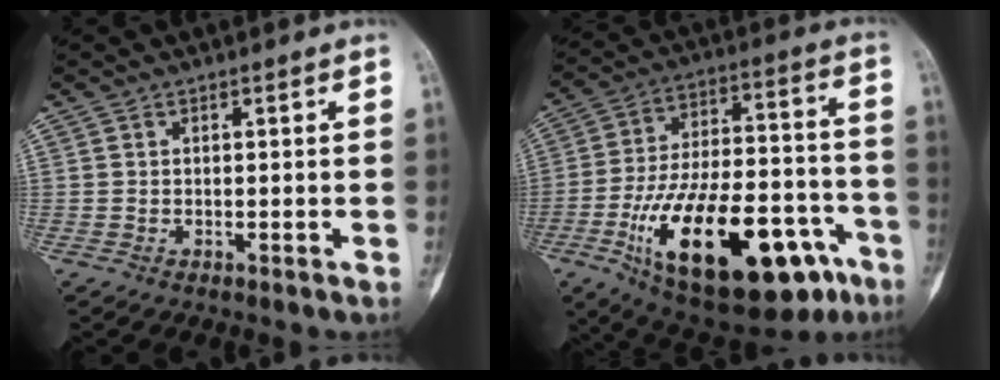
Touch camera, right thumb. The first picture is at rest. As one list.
[{"total": 31.6, "force": [-13.6, 13.6, 25.1], "torque": [-0.399, 0.048, -0.198]}]